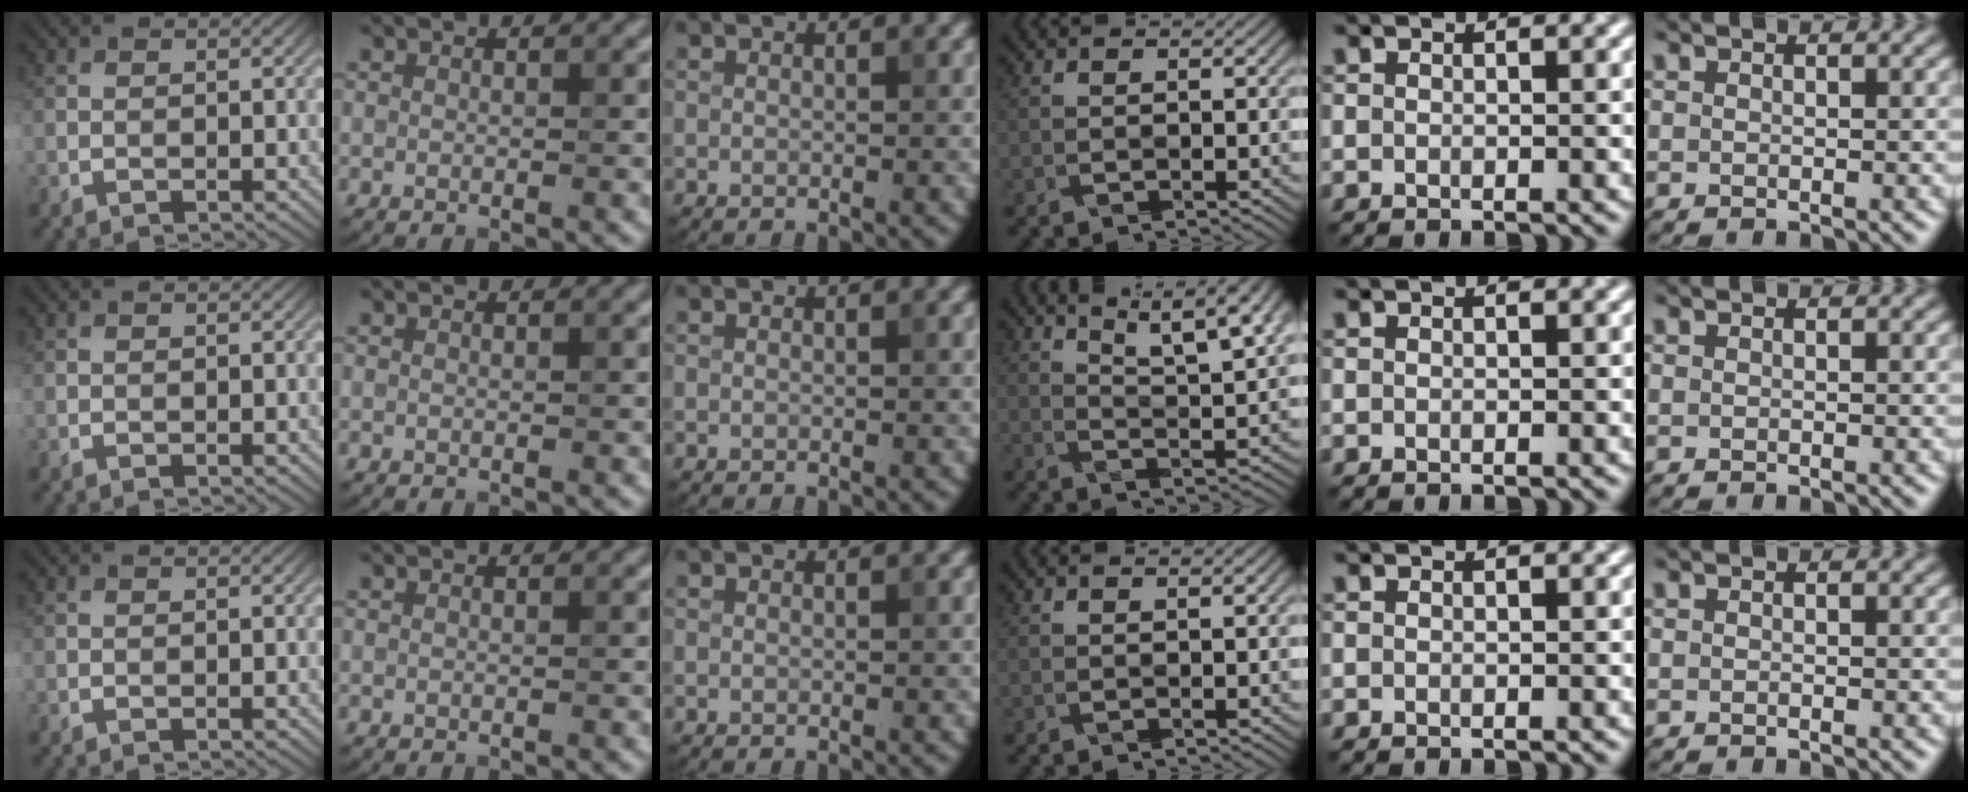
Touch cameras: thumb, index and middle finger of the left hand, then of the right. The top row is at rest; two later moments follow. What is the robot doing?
{"motion": "pour", "object": "sugar"}